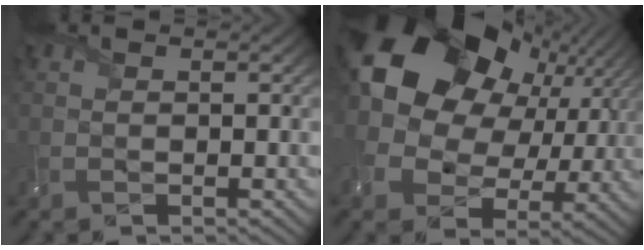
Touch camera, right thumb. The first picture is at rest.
{"total": 20.4, "force": [5.1, 14.8, 13.2], "torque": [-0.251, 0.007, 0.099]}